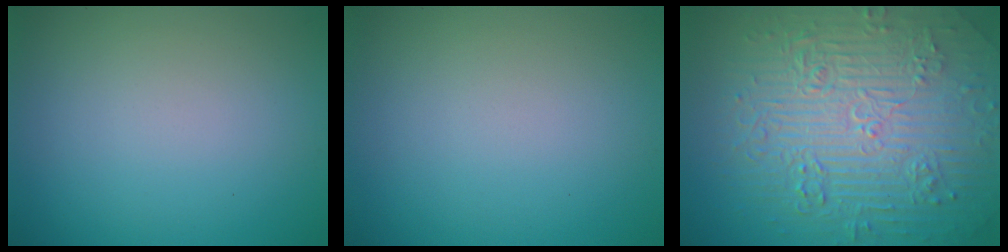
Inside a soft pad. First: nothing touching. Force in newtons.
{"total": 0.0}
{"total": 11.0, "press": 7.4, "slide": 8.2}